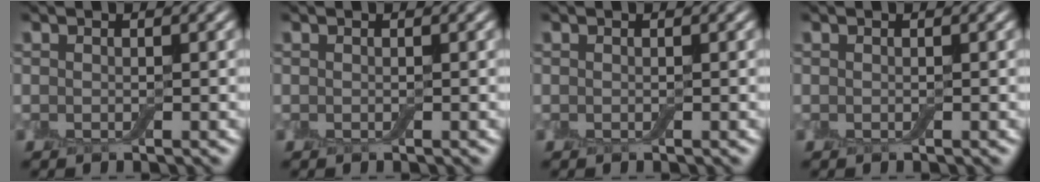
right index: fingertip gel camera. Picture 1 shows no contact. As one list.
[{"total": 0.0}, {"total": 0.0}, {"total": 0.0}]